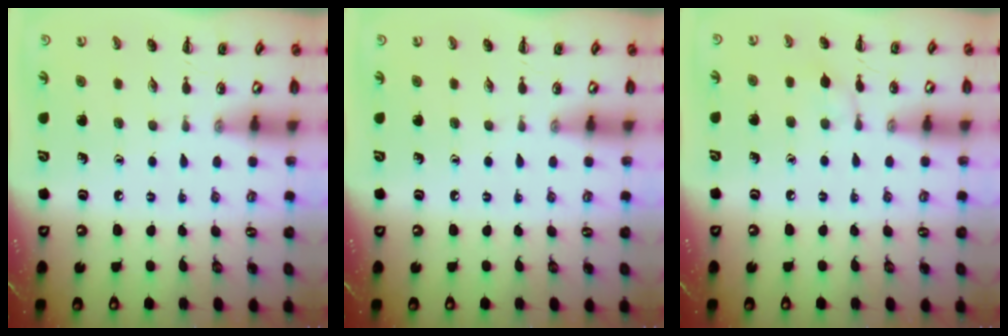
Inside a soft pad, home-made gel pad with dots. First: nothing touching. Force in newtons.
{"total": 0.0}
{"total": 5.2, "press": 4.8, "slide": 2.0}